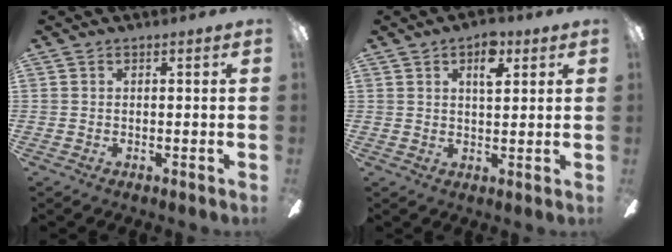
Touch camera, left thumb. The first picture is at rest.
{"total": 6.6, "force": [3.6, 3.2, 4.6], "torque": [-0.059, -0.008, 0.055]}